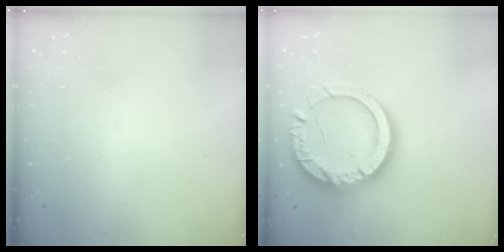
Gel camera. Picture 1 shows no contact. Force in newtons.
{"total": 16.9, "press": 16.8, "slide": 1.5}